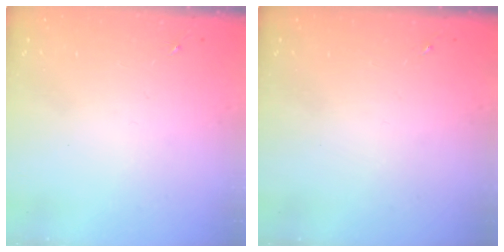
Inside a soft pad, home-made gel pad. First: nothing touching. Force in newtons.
{"total": 0.0}